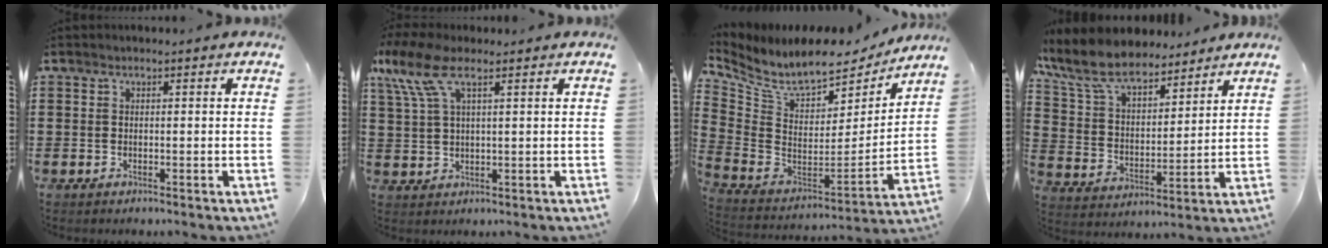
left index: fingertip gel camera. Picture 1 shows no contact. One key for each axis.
{"total": 7.6, "fx": 4.1, "fy": 2.7, "fz": 5.8, "tx": -0.138, "ty": 0.004, "tz": 0.072}
{"total": 7.9, "fx": 6.6, "fy": 2.5, "fz": 3.6, "tx": -0.105, "ty": -0.052, "tz": 0.113}
{"total": 9.7, "fx": 8.5, "fy": 2.8, "fz": 3.7, "tx": -0.111, "ty": -0.039, "tz": 0.153}